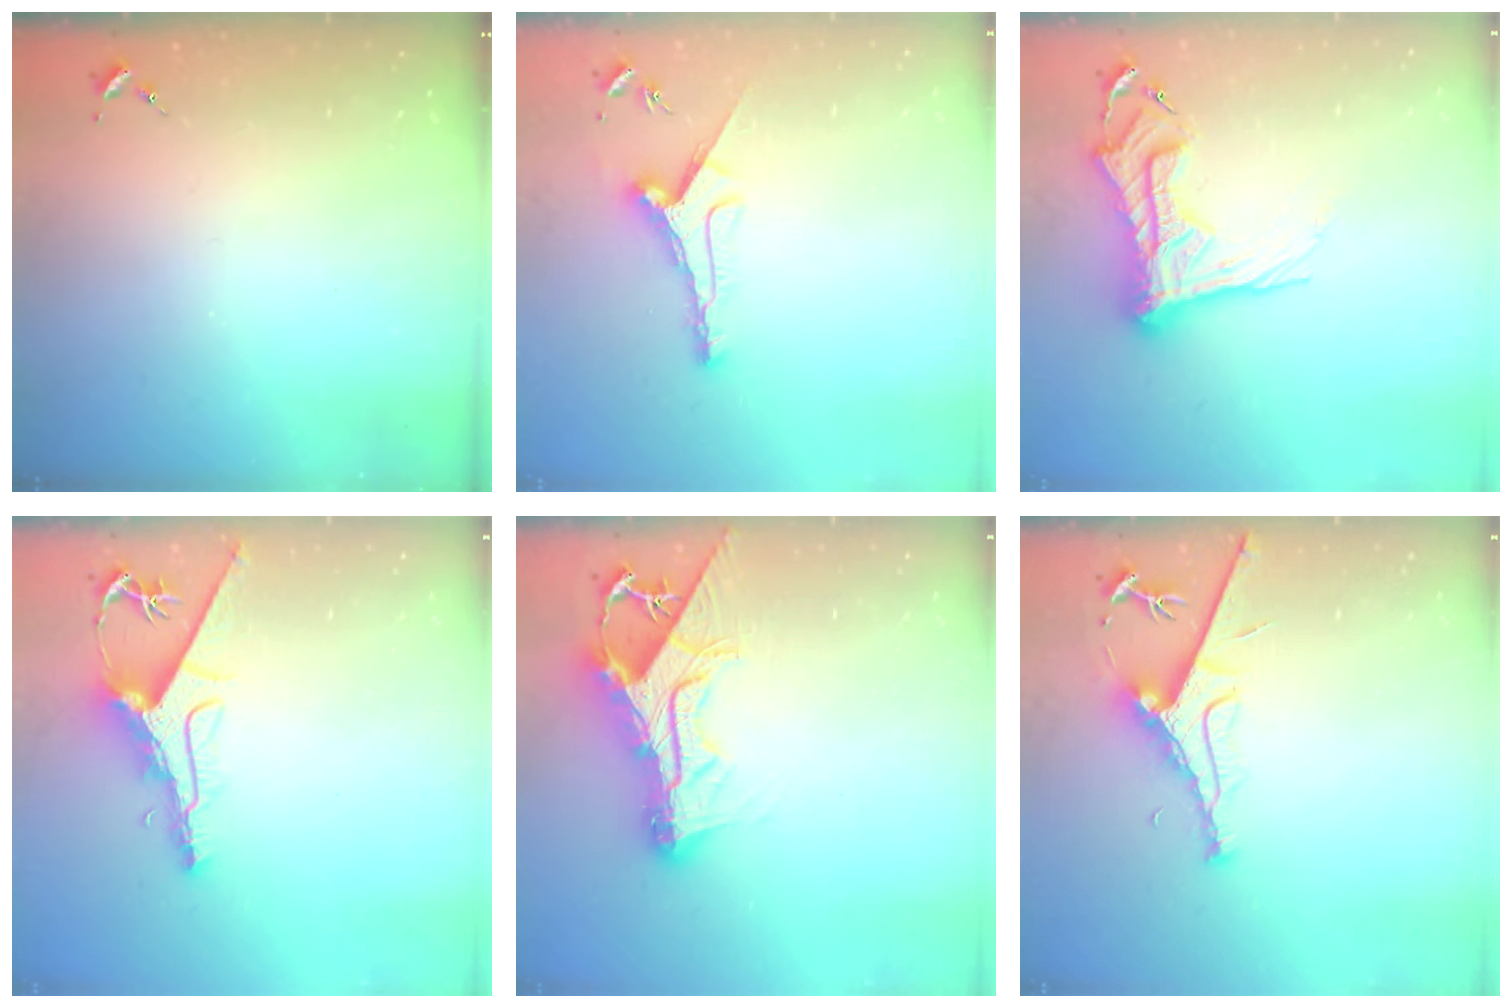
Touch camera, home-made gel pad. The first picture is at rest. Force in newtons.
{"total": 9.1, "press": 9.1, "slide": 0.6}
{"total": 17.1, "press": 17.0, "slide": 1.6}
{"total": 11.4, "press": 11.3, "slide": 1.0}
{"total": 15.5, "press": 15.4, "slide": 1.6}
{"total": 8.0, "press": 8.0, "slide": 1.0}